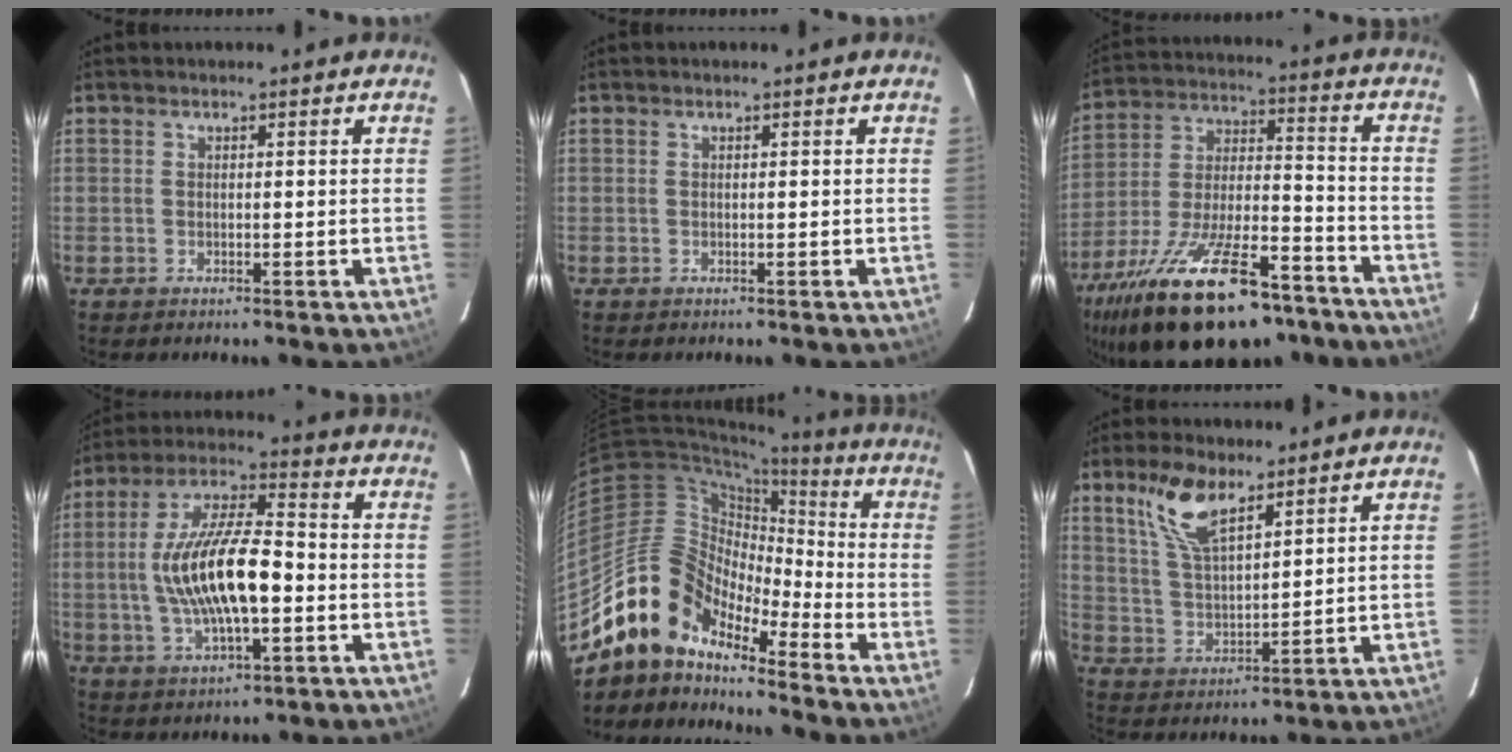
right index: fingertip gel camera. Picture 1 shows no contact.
{"total": 0.0}
{"total": 28.5, "force": [-19.6, 10.6, 17.7], "torque": [-0.329, -0.025, -0.298]}
{"total": 16.2, "force": [-1.9, 5.4, 15.1], "torque": [-0.294, 0.008, -0.031]}
{"total": 14.8, "force": [-12.2, 5.9, 6.1], "torque": [-0.100, 0.016, -0.245]}
{"total": 10.0, "force": [6.5, 3.6, 6.6], "torque": [-0.133, 0.010, 0.135]}